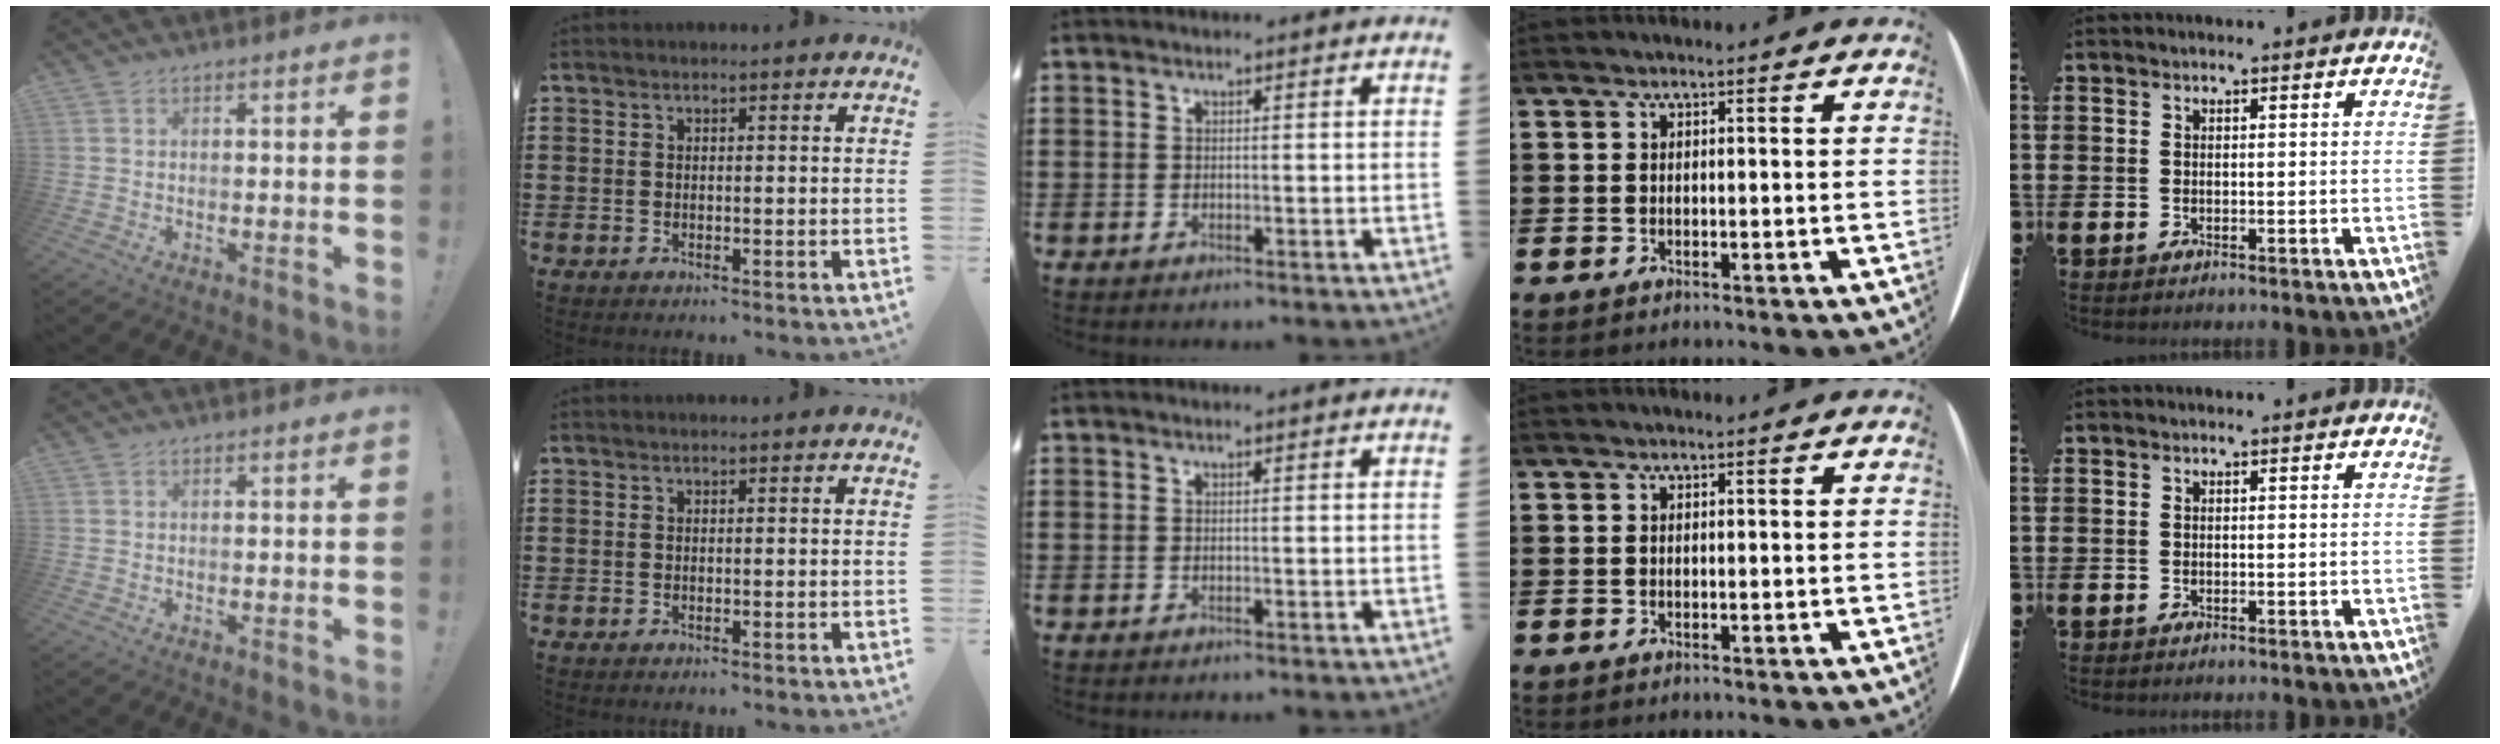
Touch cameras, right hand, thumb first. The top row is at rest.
{}